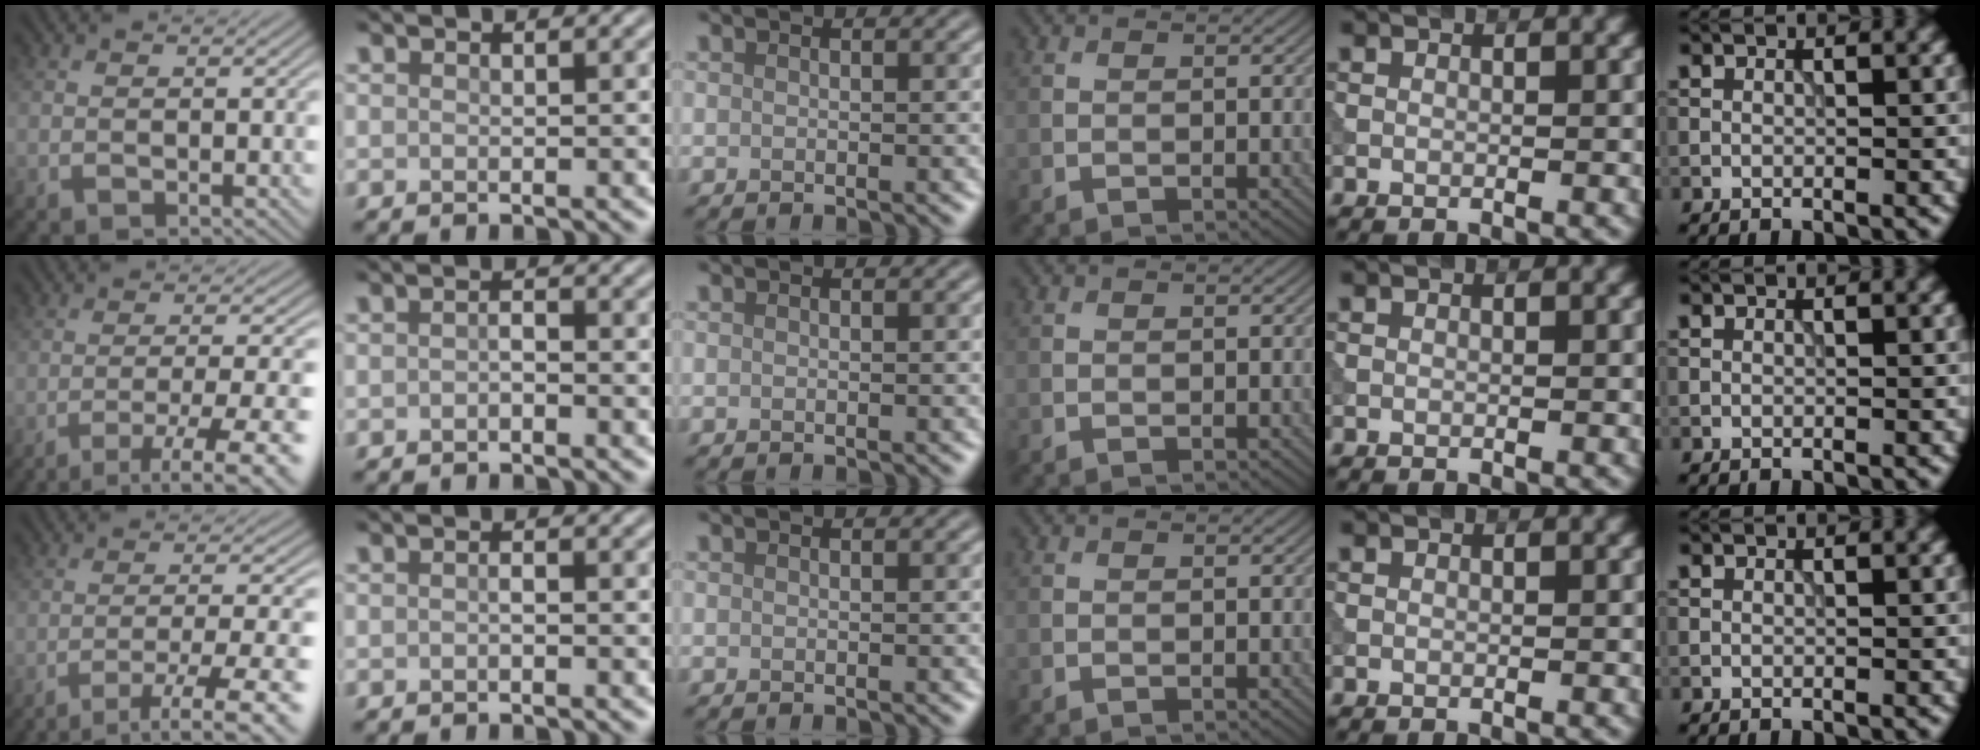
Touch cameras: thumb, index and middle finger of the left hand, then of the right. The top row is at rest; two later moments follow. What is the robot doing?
{"motion": "extract", "object": "tissue"}